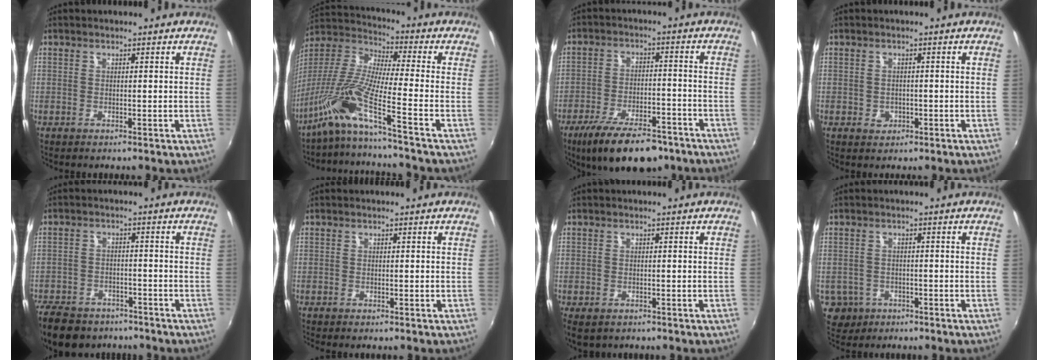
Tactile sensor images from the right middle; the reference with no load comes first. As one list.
[{"total": 11.2, "force": [-7.5, -2.2, 8.0], "torque": [-0.143, -0.018, -0.151]}, {"total": 15.6, "force": [-11.4, 5.6, 9.2], "torque": [-0.181, -0.029, -0.175]}, {"total": 2.2, "force": [-0.7, 1.9, 0.7], "torque": [-0.013, -0.002, -0.008]}, {"total": 14.5, "force": [-11.0, 7.7, 5.6], "torque": [-0.153, -0.008, -0.172]}, {"total": 0.8, "force": [-0.6, 0.2, 0.3], "torque": [-0.010, -0.004, -0.011]}, {"total": 4.1, "force": [-2.4, 2.4, 2.3], "torque": [-0.045, -0.021, -0.034]}, {"total": 5.6, "force": [-2.4, 5.0, 1.3], "torque": [-0.041, 0.000, -0.032]}]